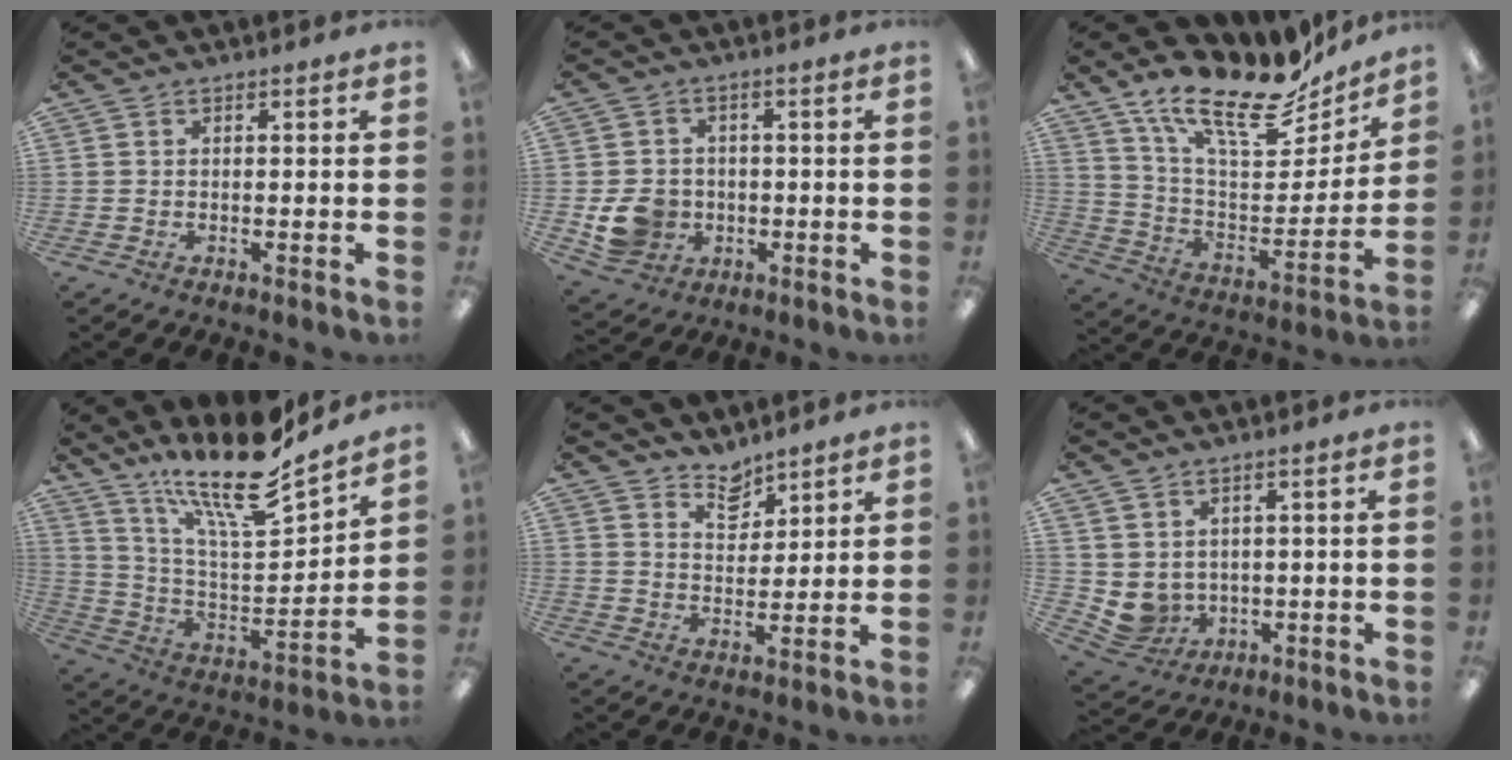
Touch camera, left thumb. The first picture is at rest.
{"total": 7.8, "force": [-1.6, 7.0, 3.0], "torque": [-0.068, 0.010, -0.025]}
{"total": 20.2, "force": [15.9, 6.5, 10.6], "torque": [-0.177, -0.116, 0.273]}
{"total": 19.7, "force": [15.2, 4.5, 11.8], "torque": [-0.213, -0.105, 0.254]}
{"total": 6.2, "force": [5.5, 2.7, 1.1], "torque": [-0.008, -0.039, 0.098]}
{"total": 4.1, "force": [2.0, 3.5, 1.0], "torque": [-0.045, -0.018, 0.040]}